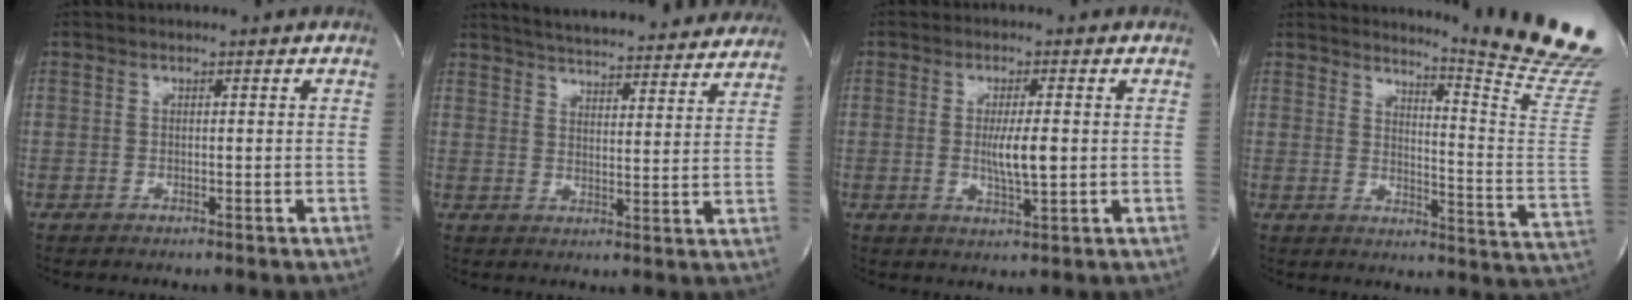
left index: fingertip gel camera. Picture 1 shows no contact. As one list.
[{"total": 25.6, "force": [23.6, 4.2, 9.0], "torque": [-0.145, -0.021, 0.296]}, {"total": 4.8, "force": [0.0, 0.6, 4.8], "torque": [-0.088, -0.007, 0.001]}, {"total": 18.0, "force": [16.6, -2.3, 6.4], "torque": [-0.097, -0.169, 0.191]}]